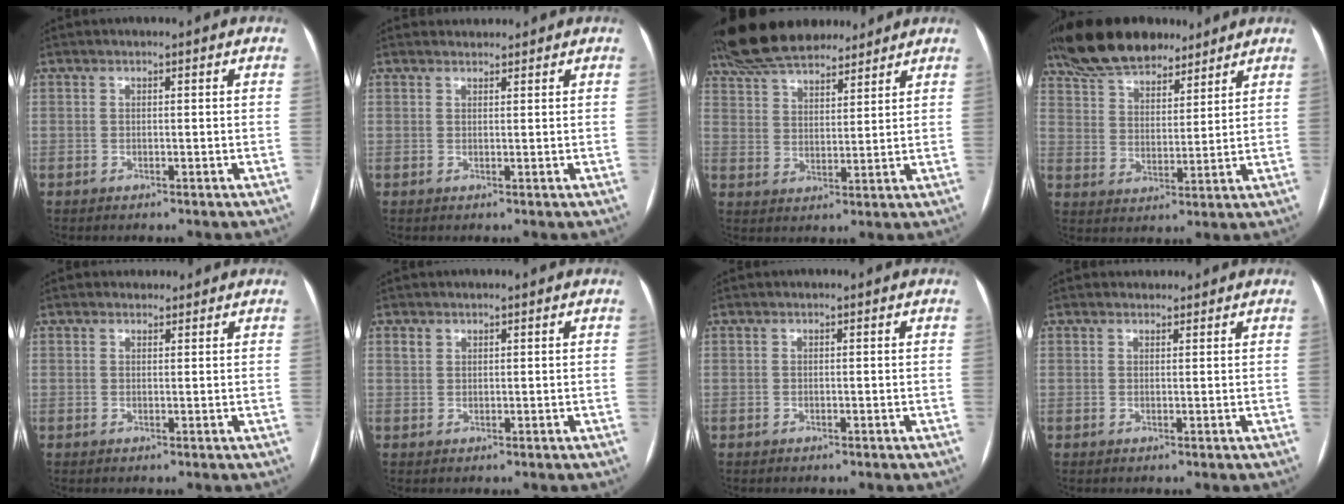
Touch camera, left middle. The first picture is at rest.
{"total": 1.5, "force": [1.5, 0.3, -0.2], "torque": [-0.004, 0.011, 0.027]}
{"total": 16.7, "force": [14.1, 5.1, 7.2], "torque": [-0.144, 0.041, 0.241]}
{"total": 15.3, "force": [12.4, 5.7, 6.9], "torque": [-0.134, 0.036, 0.219]}
{"total": 1.5, "force": [1.3, 0.7, -0.2], "torque": [0.002, 0.006, 0.018]}
{"total": 1.1, "force": [0.8, 0.8, 0.2], "torque": [-0.002, 0.006, 0.016]}
{"total": 0.0}
{"total": 1.7, "force": [1.5, 0.6, -0.1], "torque": [-0.001, 0.010, 0.024]}